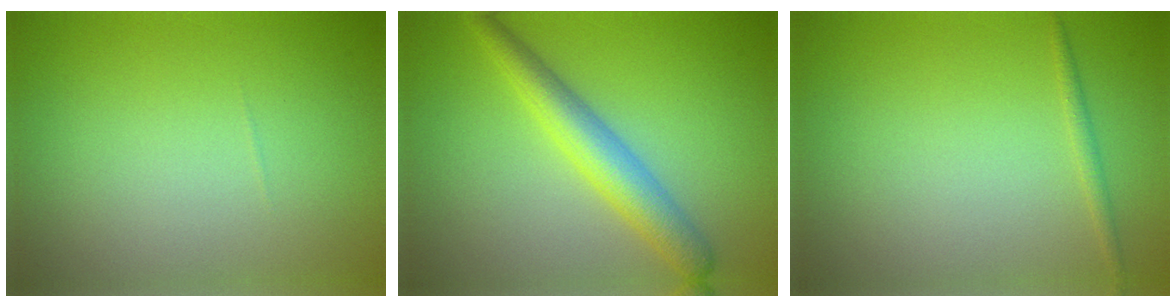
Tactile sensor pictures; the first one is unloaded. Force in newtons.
{"total": 4.5, "press": 4.5, "slide": 0.1}
{"total": 0.9, "press": 0.9, "slide": 0.1}